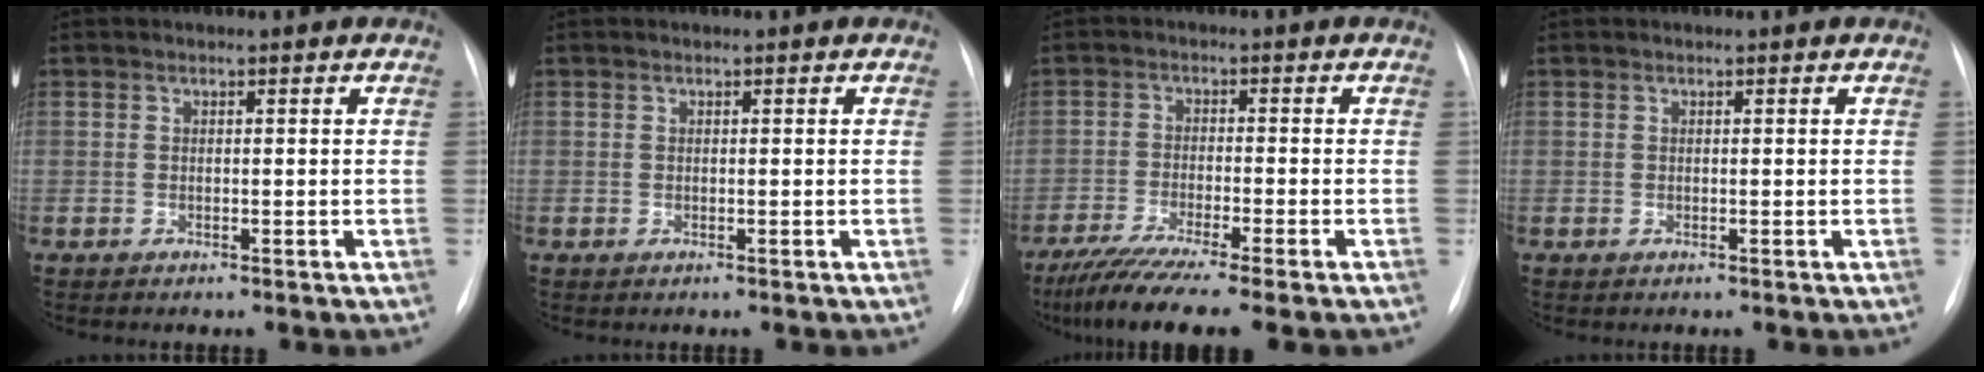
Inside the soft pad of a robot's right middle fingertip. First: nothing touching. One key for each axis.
{"total": 0.0}
{"total": 10.0, "fx": -7.9, "fy": -0.4, "fz": 6.1, "tx": -0.100, "ty": -0.031, "tz": -0.129}
{"total": 0.0}